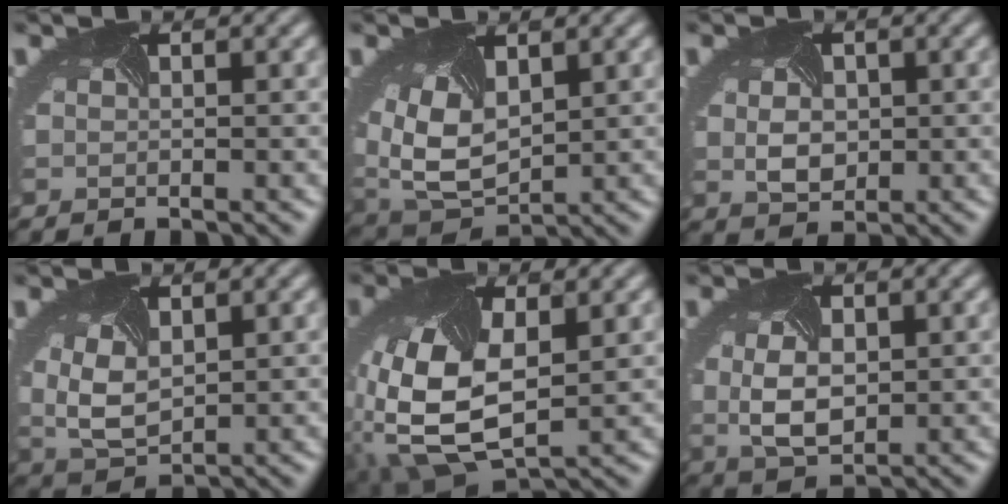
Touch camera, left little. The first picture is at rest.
{"total": 7.6, "force": [1.3, 4.8, 5.7], "torque": [-0.139, -0.008, 0.031]}
{"total": 2.4, "force": [0.1, 1.9, 1.5], "torque": [-0.034, -0.005, 0.007]}
{"total": 3.9, "force": [0.6, 2.4, 3.0], "torque": [-0.082, -0.005, 0.019]}
{"total": 10.0, "force": [-0.7, 5.8, 8.1], "torque": [-0.203, -0.021, -0.004]}
{"total": 4.1, "force": [0.2, 2.5, 3.2], "torque": [-0.076, -0.002, 0.007]}